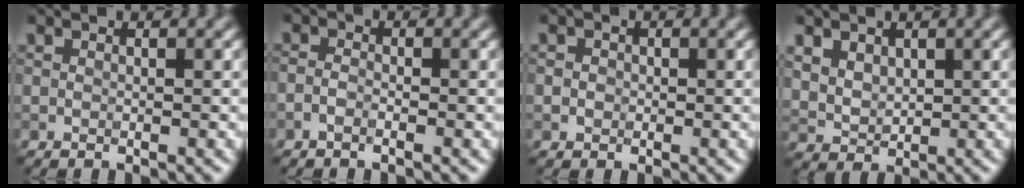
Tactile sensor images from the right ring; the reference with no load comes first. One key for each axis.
{"total": 1.0, "fx": -0.7, "fy": 0.3, "fz": 0.7, "tx": -0.016, "ty": 0.000, "tz": -0.017}
{"total": 1.2, "fx": 0.1, "fy": 1.1, "fz": 0.4, "tx": 0.000, "ty": 0.001, "tz": -0.004}
{"total": 2.7, "fx": 1.3, "fy": 2.0, "fz": 1.3, "tx": -0.035, "ty": -0.006, "tz": 0.034}